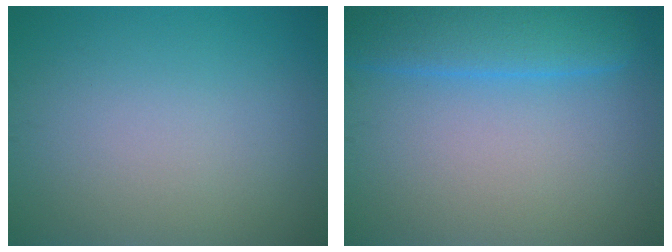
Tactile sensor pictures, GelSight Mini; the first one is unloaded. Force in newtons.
{"total": 5.4, "press": 5.4, "slide": 0.3}